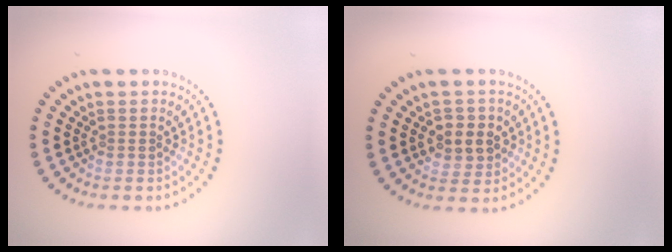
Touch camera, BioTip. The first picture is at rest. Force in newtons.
{"total": 2.9, "press": 2.8, "slide": 0.7}